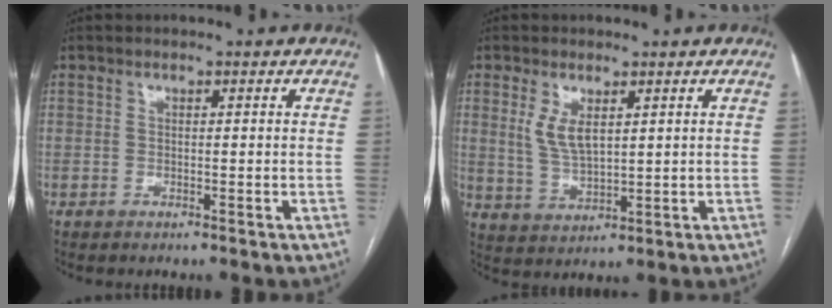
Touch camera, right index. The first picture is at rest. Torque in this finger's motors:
{"motor_torque": [0.17, 0.07, 0.12, 0.04]}